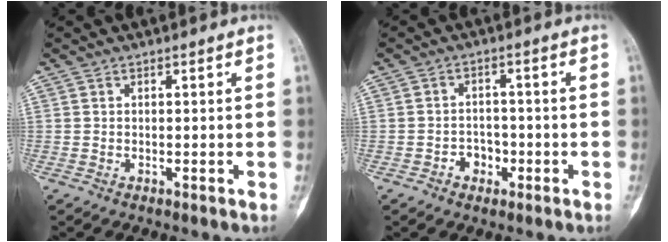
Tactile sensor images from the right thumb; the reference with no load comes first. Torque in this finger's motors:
{"motor_torque": [0.96, 0.42, 0.36, -0.48, 0.00]}